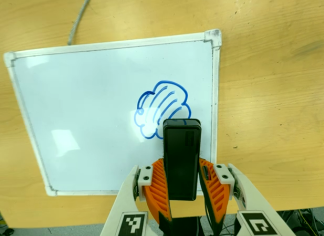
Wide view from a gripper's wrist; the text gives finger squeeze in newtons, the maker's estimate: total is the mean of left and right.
{"total": 5.4, "left": 3.8, "right": 7.0}